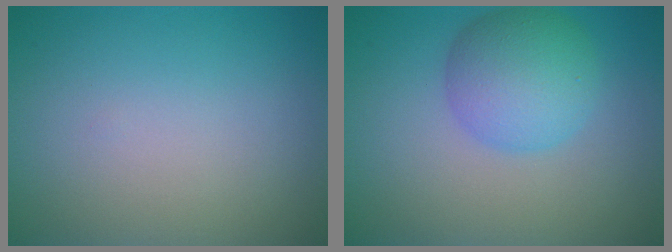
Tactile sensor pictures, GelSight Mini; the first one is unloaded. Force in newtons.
{"total": 5.2, "press": 5.2, "slide": 0.2}